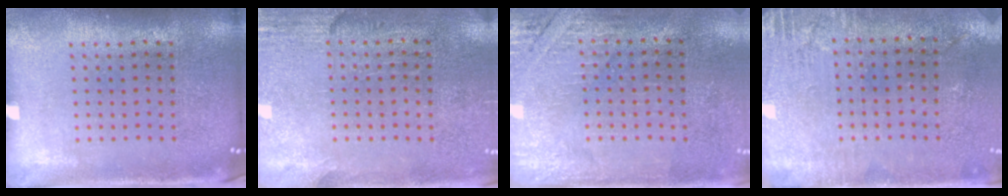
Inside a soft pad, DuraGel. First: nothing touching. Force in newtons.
{"total": 2.8, "press": 2.5, "slide": 1.4}
{"total": 2.7, "press": 2.4, "slide": 1.3}
{"total": 2.8, "press": 2.4, "slide": 1.5}